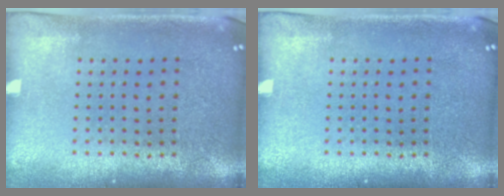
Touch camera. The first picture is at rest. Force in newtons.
{"total": 0.0}